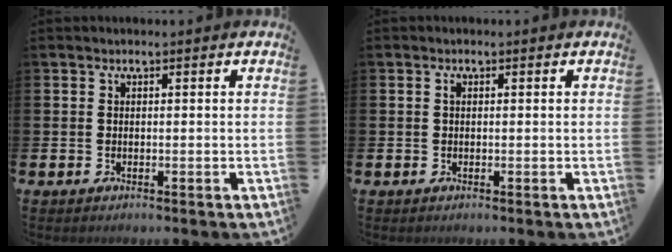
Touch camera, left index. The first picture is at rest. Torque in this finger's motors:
{"motor_torque": [0.12, -0.03, 0.04, 0.03]}